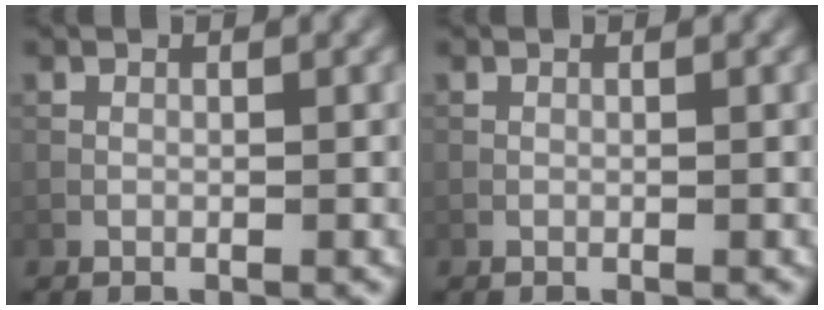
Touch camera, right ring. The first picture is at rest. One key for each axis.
{"total": 0.0}